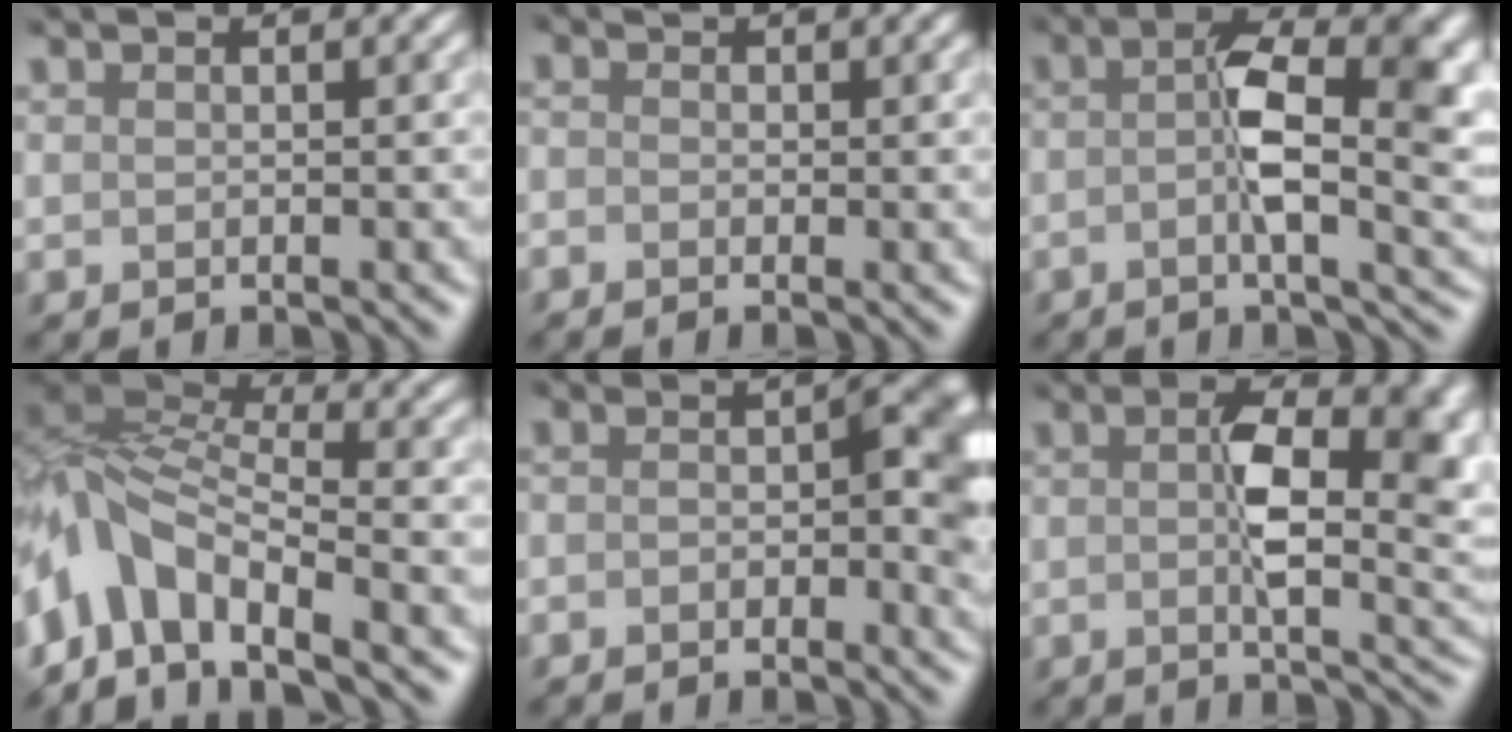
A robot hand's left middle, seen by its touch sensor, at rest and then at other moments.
{"total": 1.9, "force": [-1.6, -0.8, -0.7], "torque": [-0.010, -0.002, 0.000]}
{"total": 5.4, "force": [-0.8, 0.7, 5.3], "torque": [-0.111, 0.012, 0.003]}
{"total": 6.8, "force": [-4.1, 3.0, 4.6], "torque": [-0.115, 0.012, -0.069]}
{"total": 2.8, "force": [-2.0, 0.5, 1.9], "torque": [-0.049, 0.001, -0.014]}
{"total": 5.8, "force": [-0.1, 1.1, 5.7], "torque": [-0.108, 0.006, 0.014]}